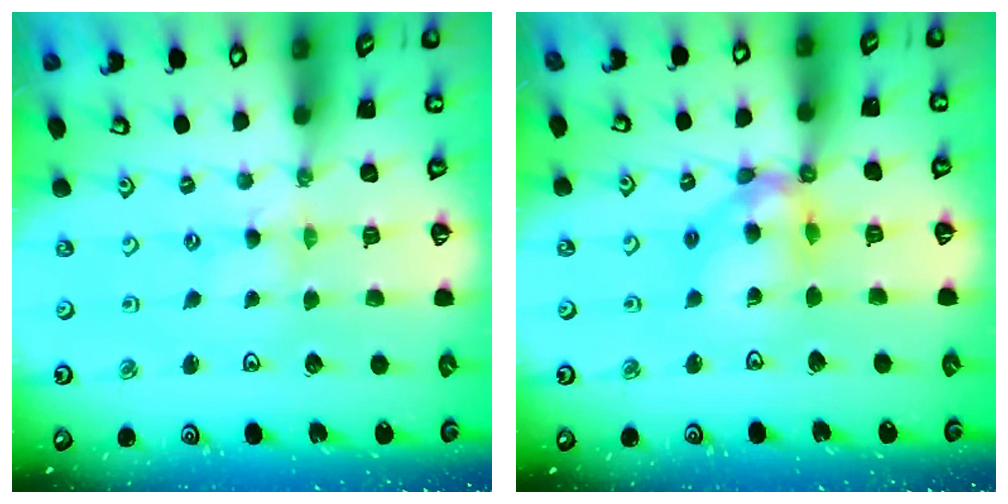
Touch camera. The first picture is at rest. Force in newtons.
{"total": 11.8, "press": 11.7, "slide": 1.4}